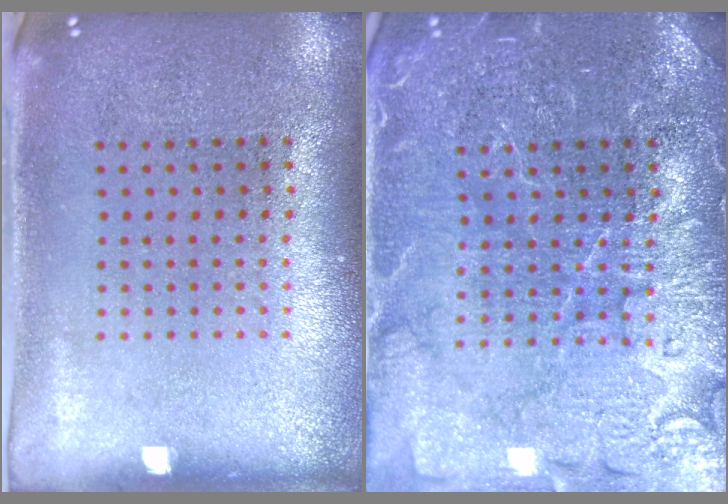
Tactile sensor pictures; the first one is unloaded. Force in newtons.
{"total": 4.5, "press": 4.4, "slide": 0.6}